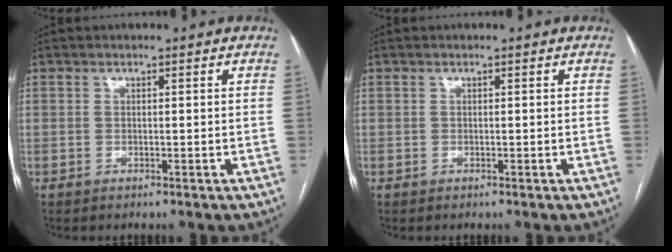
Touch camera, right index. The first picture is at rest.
{"total": 0.0}